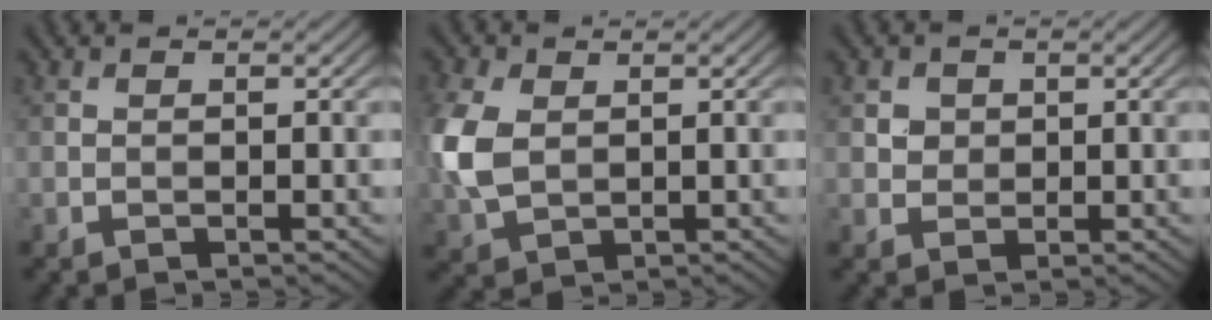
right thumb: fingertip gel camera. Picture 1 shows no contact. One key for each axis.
{"total": 6.9, "fx": 0.8, "fy": 4.7, "fz": 5.0, "tx": -0.158, "ty": 0.001, "tz": 0.016}
{"total": 2.3, "fx": 0.8, "fy": 2.0, "fz": 0.7, "tx": -0.024, "ty": -0.009, "tz": 0.020}